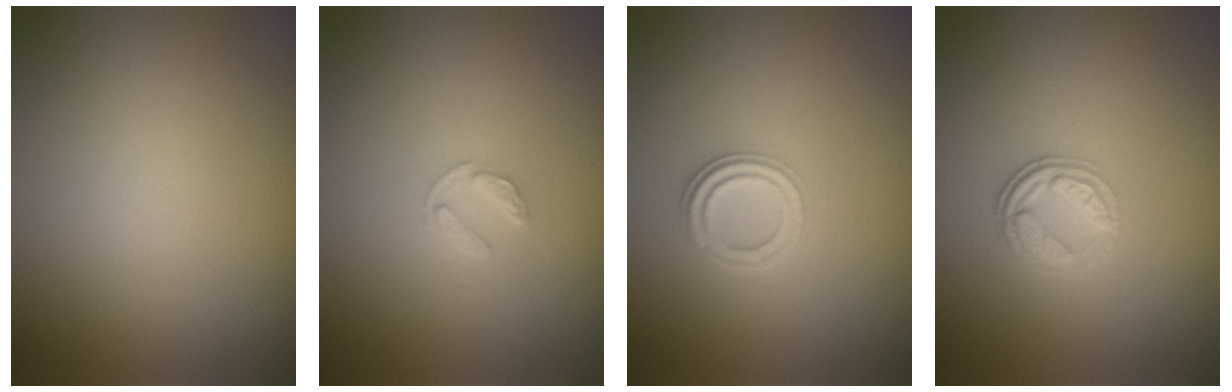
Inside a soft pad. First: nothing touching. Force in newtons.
{"total": 1.3, "press": 1.3, "slide": 0.2}
{"total": 2.3, "press": 2.2, "slide": 0.5}
{"total": 2.8, "press": 2.4, "slide": 1.3}